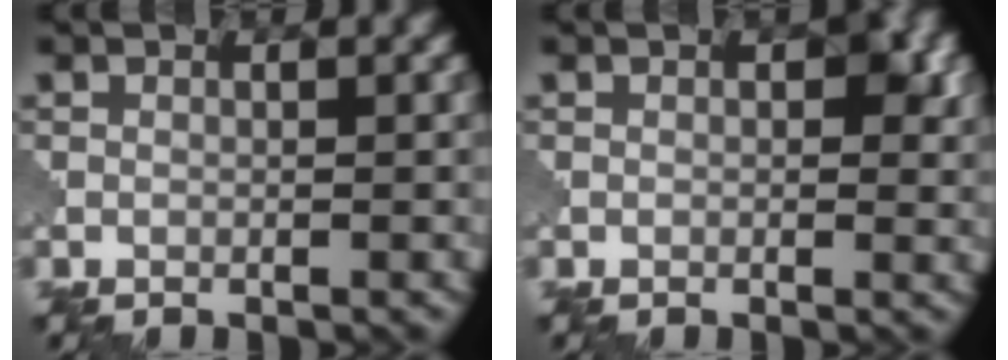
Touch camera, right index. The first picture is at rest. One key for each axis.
{"total": 3.0, "fx": 0.5, "fy": 1.7, "fz": 2.5, "tx": -0.025, "ty": -0.004, "tz": 0.007}